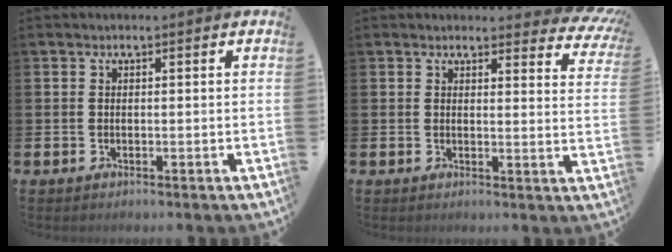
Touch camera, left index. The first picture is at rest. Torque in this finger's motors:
{"motor_torque": [1.03, -1.11, 0.36, 0.01]}